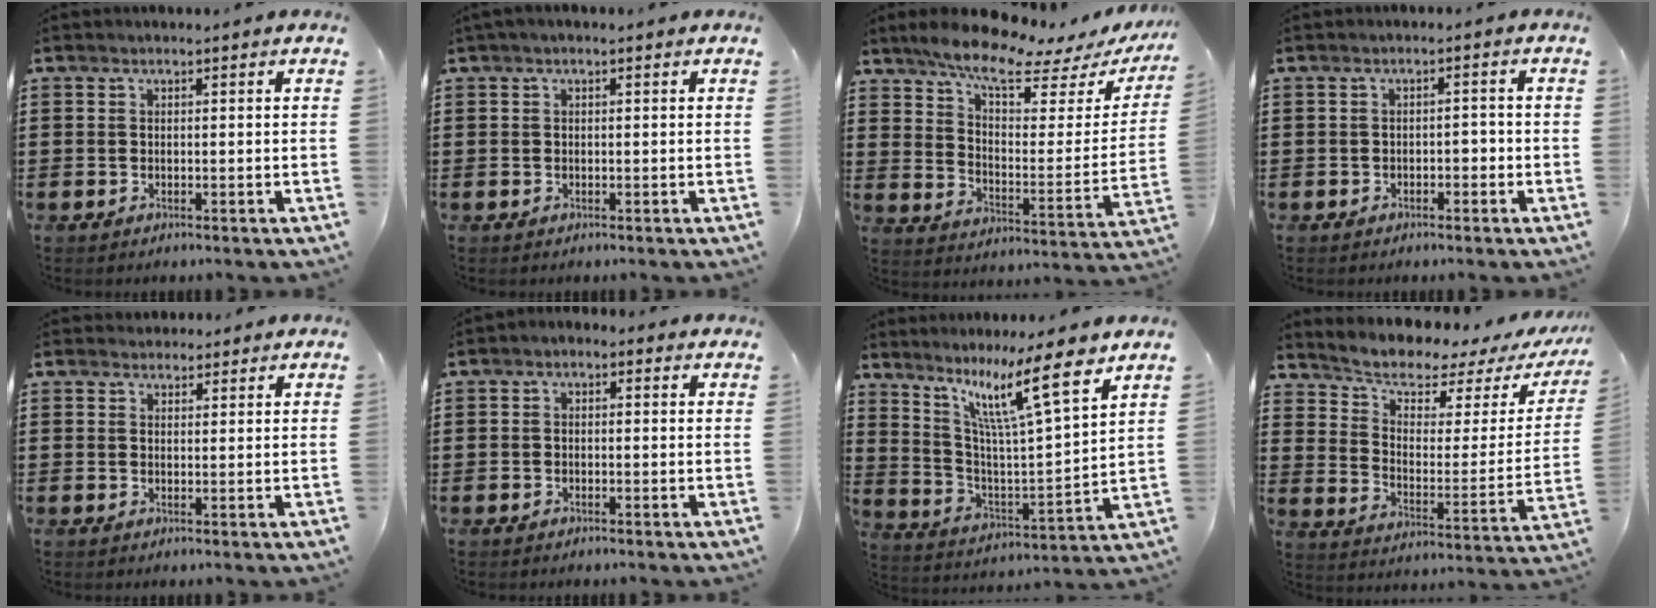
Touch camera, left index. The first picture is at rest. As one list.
[{"total": 0.6, "force": [-0.1, 0.1, 0.6], "torque": [-0.010, -0.001, -0.002]}, {"total": 9.4, "force": [7.6, 1.7, 5.3], "torque": [-0.119, -0.045, 0.127]}, {"total": 1.6, "force": [-1.2, 0.9, 0.7], "torque": [-0.020, 0.002, -0.028]}, {"total": 1.9, "force": [1.7, 0.9, 0.1], "torque": [0.001, 0.001, 0.033]}, {"total": 1.1, "force": [-1.0, 0.5, 0.3], "torque": [-0.008, 0.001, -0.021]}, {"total": 12.2, "force": [8.5, 1.0, 8.7], "torque": [-0.179, -0.040, 0.134]}, {"total": 4.8, "force": [3.9, 1.9, 2.1], "torque": [-0.066, -0.030, 0.061]}]